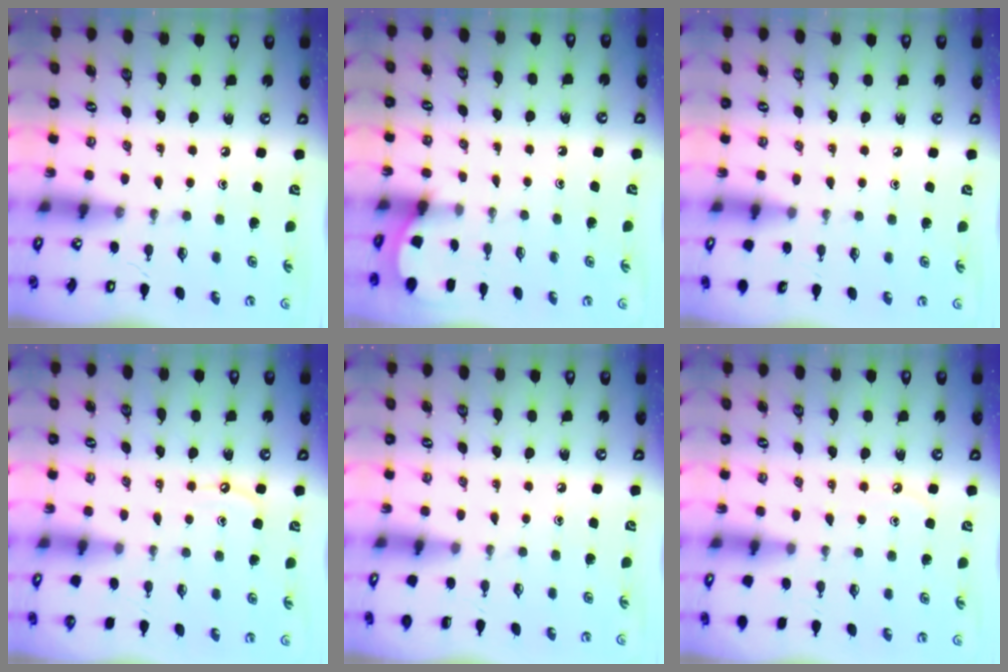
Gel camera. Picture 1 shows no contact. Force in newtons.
{"total": 1.9, "press": 1.9, "slide": 0.2}
{"total": 3.9, "press": 3.9, "slide": 0.5}
{"total": 5.4, "press": 5.4, "slide": 0.6}
{"total": 0.0}
{"total": 4.7, "press": 4.7, "slide": 0.6}